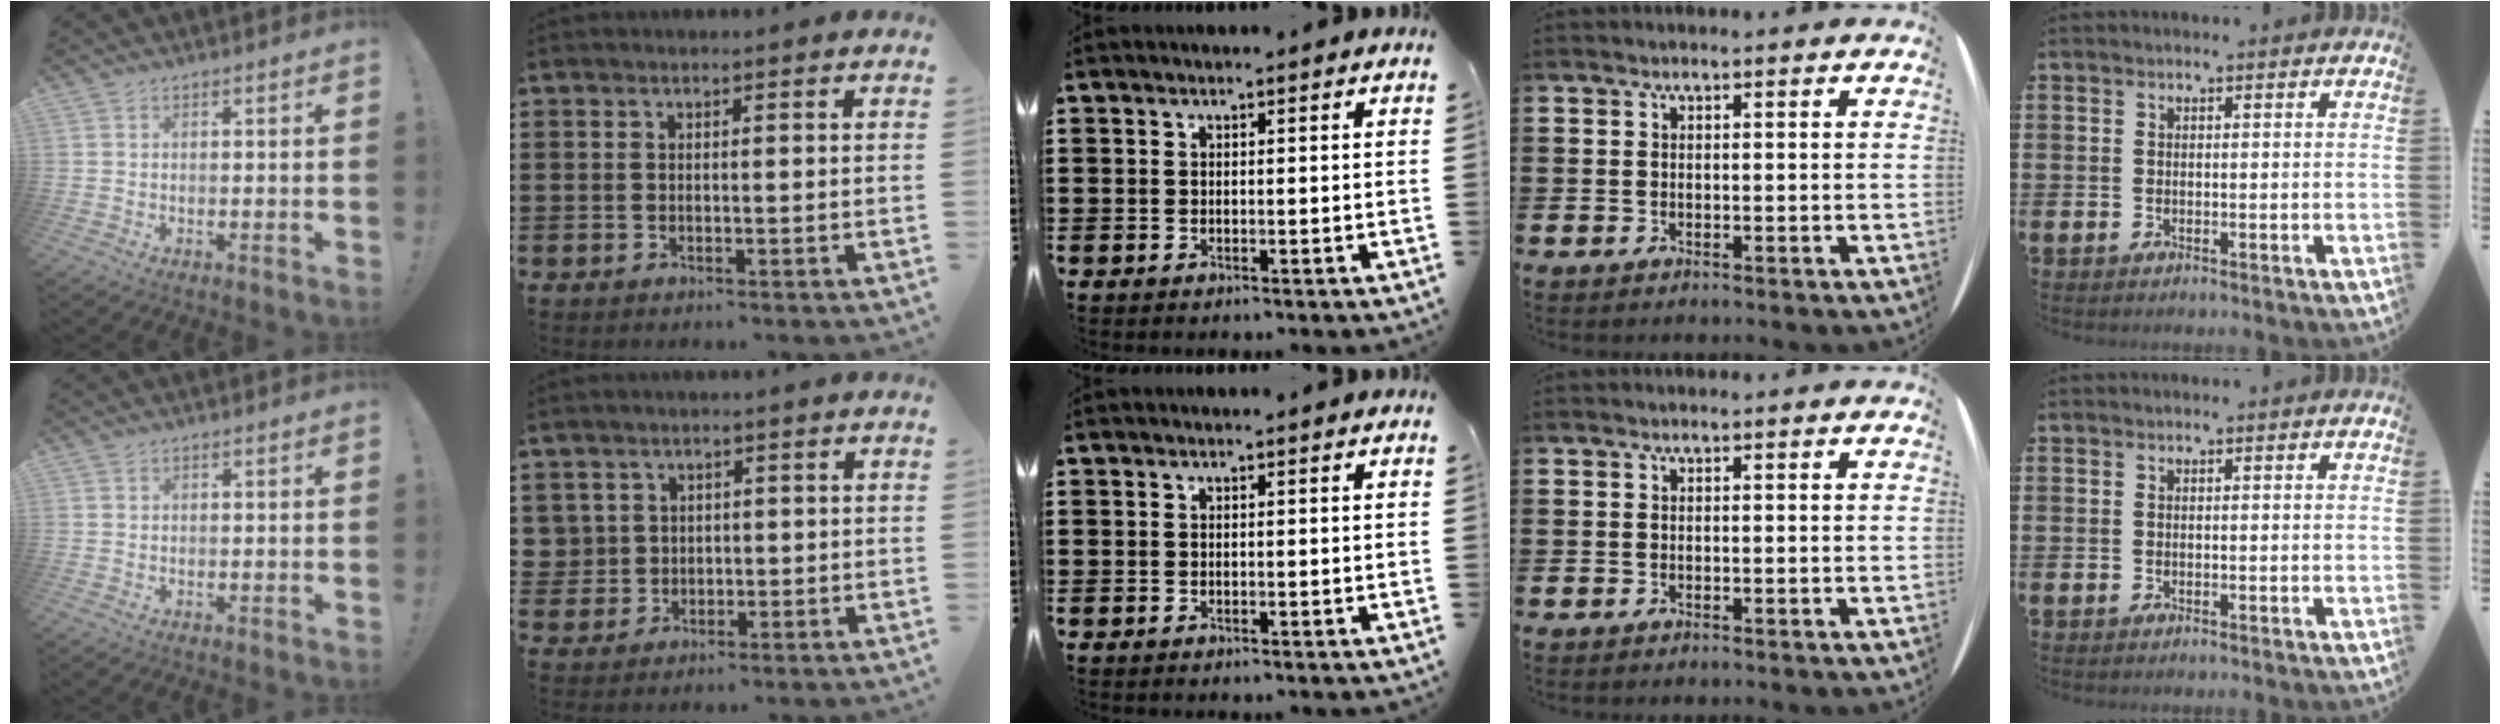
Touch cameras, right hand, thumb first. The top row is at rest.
{"index": {"total": 2.8, "force": [0.5, 2.7, 0.1], "torque": [-0.016, 0.011, 0.008]}}